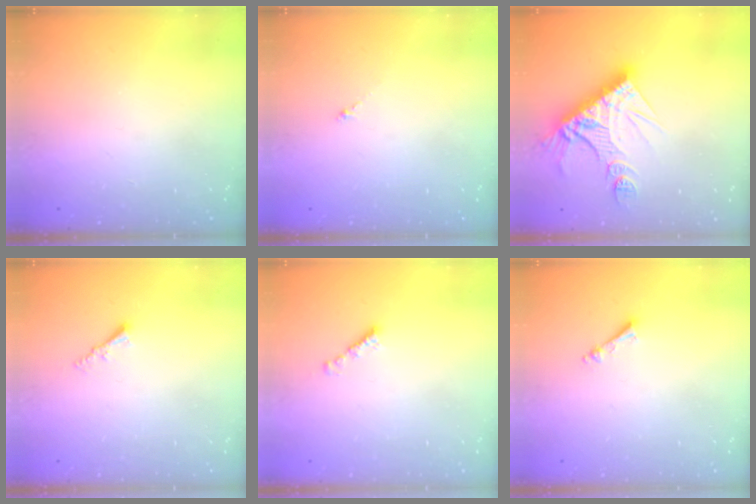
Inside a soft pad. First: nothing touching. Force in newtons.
{"total": 0.0}
{"total": 14.2, "press": 14.2, "slide": 1.2}
{"total": 2.0, "press": 2.0, "slide": 0.3}
{"total": 2.1, "press": 2.0, "slide": 0.7}
{"total": 2.5, "press": 2.5, "slide": 0.3}